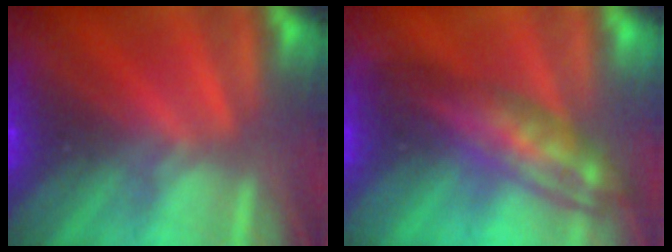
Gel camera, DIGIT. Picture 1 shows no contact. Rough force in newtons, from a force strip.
{"total": 2.8}